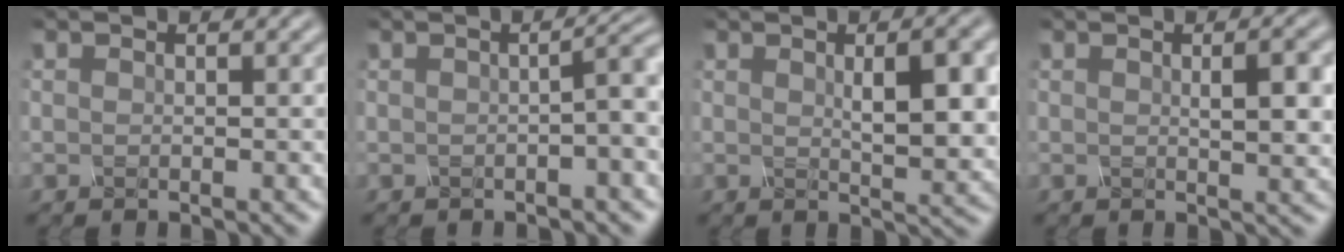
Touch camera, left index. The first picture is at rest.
{"total": 4.0, "force": [-0.1, 1.0, 3.8], "torque": [-0.039, 0.015, -0.006]}
{"total": 6.5, "force": [1.1, 1.9, 6.1], "torque": [-0.076, 0.002, 0.021]}
{"total": 3.7, "force": [0.6, 1.0, 3.6], "torque": [-0.046, 0.004, 0.009]}